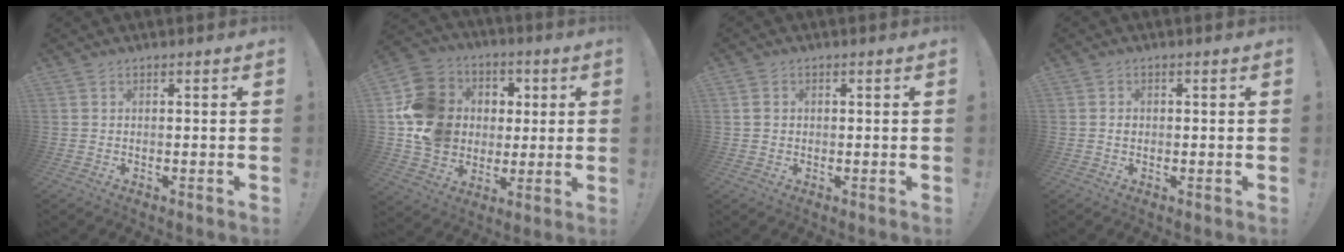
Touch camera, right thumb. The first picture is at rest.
{"total": 17.9, "force": [1.5, 16.3, 7.2], "torque": [-0.105, 0.010, 0.060]}
{"total": 1.9, "force": [0.2, 1.7, 0.7], "torque": [-0.010, 0.004, 0.004]}
{"total": 0.9, "force": [-0.2, 0.9, 0.3], "torque": [-0.001, 0.002, -0.004]}